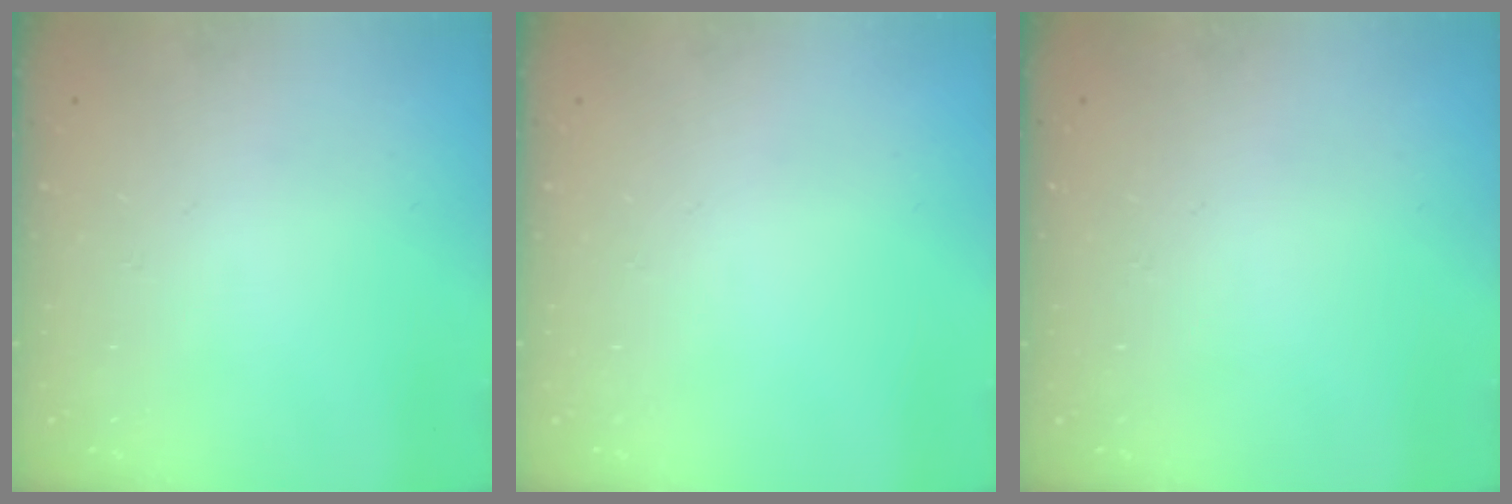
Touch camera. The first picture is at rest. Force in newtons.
{"total": 0.0}
{"total": 0.0}